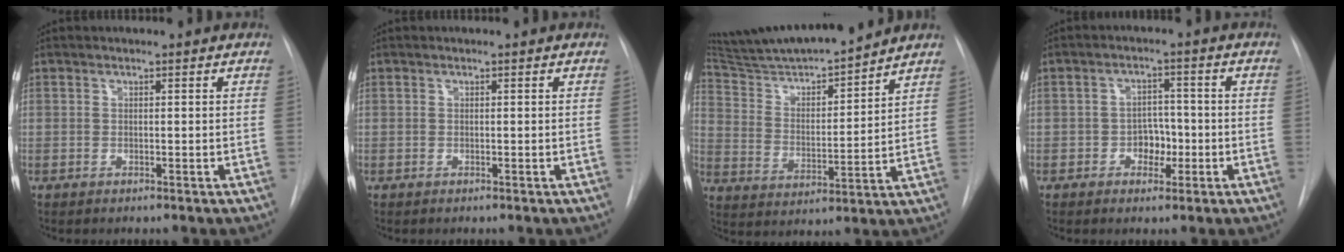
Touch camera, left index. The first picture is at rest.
{"total": 0.0}
{"total": 17.6, "force": [16.2, 0.6, 6.9], "torque": [-0.123, -0.003, 0.277]}
{"total": 3.8, "force": [-1.3, 2.7, 2.3], "torque": [-0.028, 0.006, -0.020]}